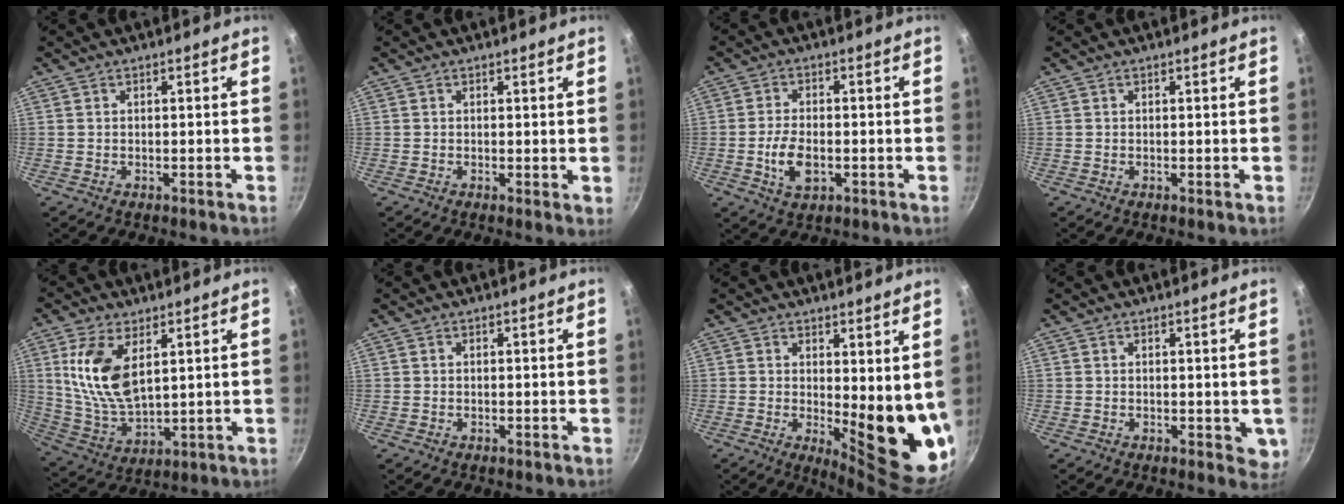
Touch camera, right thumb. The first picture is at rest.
{"total": 1.1, "force": [0.4, 0.6, 0.9], "torque": [-0.012, -0.002, 0.005]}
{"total": 6.7, "force": [-1.6, 3.8, 5.3], "torque": [-0.099, 0.009, -0.028]}
{"total": 0.0}
{"total": 13.6, "force": [4.2, 7.2, 10.8], "torque": [-0.207, -0.026, 0.093]}
{"total": 0.0}
{"total": 12.6, "force": [1.7, 4.7, 11.6], "torque": [-0.124, -0.044, 0.032]}
{"total": 3.6, "force": [0.3, 2.3, 2.7], "torque": [-0.026, -0.005, 0.006]}